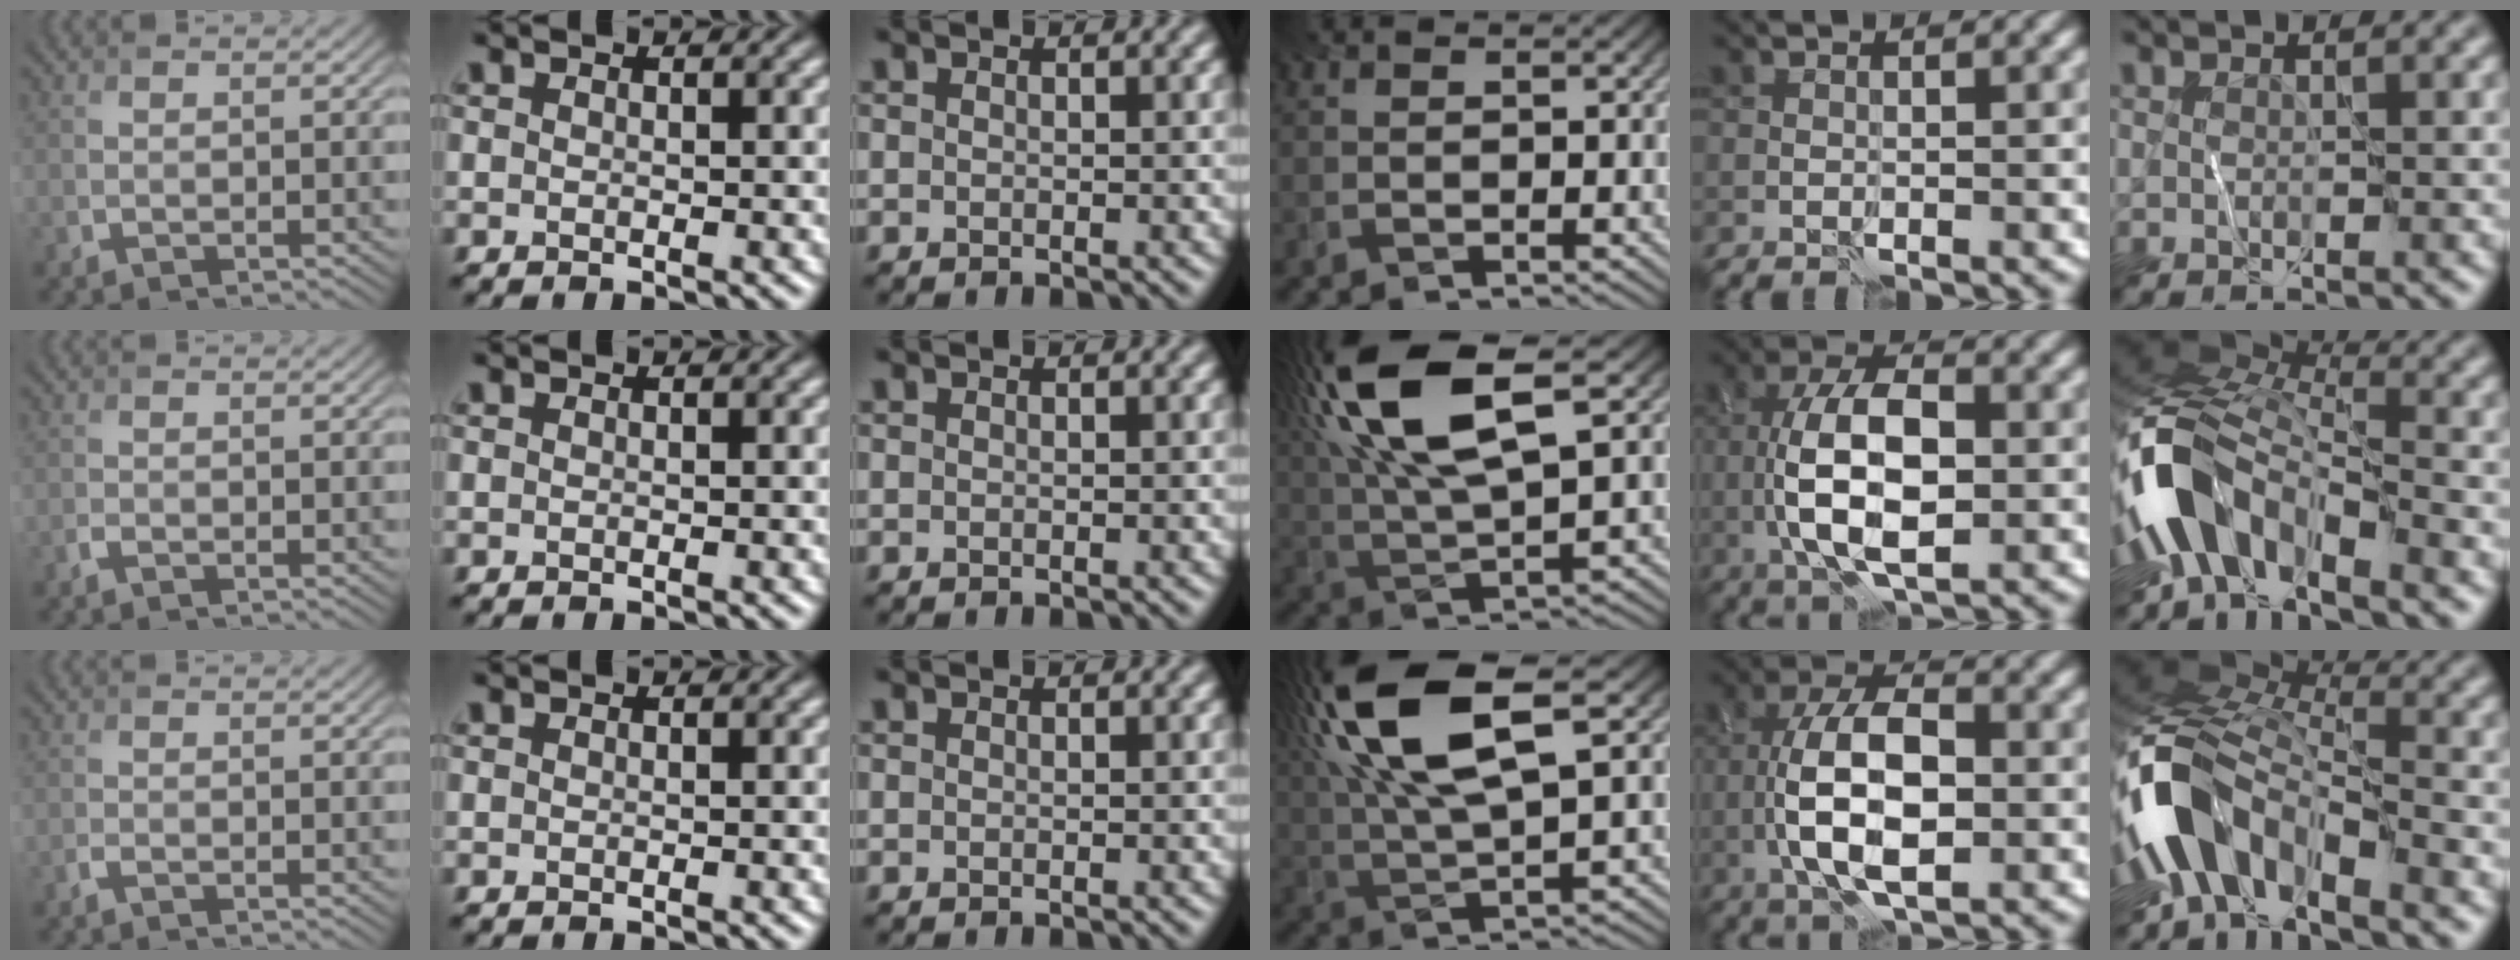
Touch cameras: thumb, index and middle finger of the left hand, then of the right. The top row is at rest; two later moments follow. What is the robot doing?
{"motion": "wipe", "object": "whiteboard"}